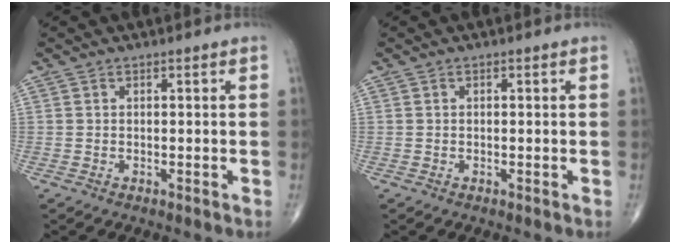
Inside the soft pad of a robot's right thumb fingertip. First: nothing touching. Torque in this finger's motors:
{"motor_torque": [-0.65, 0.34, 0.08, 0.06, -0.04]}